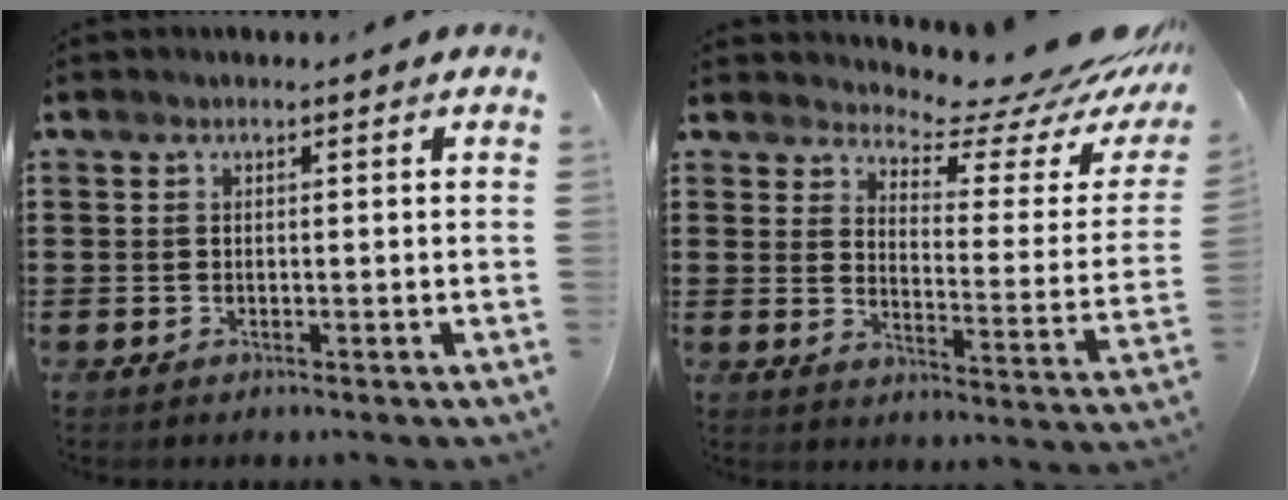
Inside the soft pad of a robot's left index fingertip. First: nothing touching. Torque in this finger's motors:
{"motor_torque": [0.76, -0.91, 0.13, -0.01]}